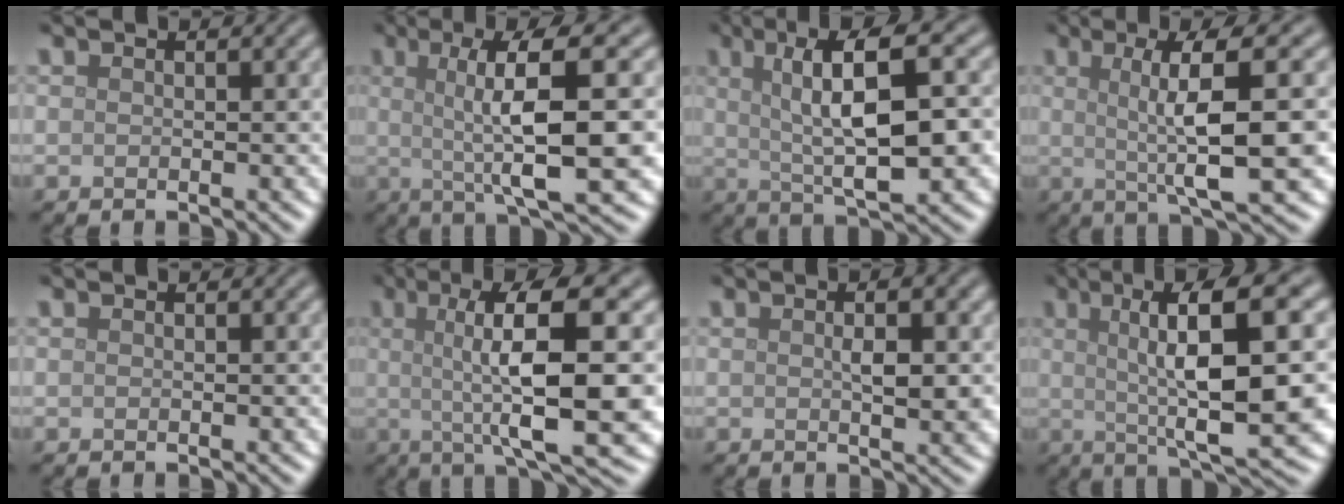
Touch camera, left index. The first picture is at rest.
{"total": 9.8, "force": [0.8, 2.1, 9.5], "torque": [-0.130, 0.005, 0.016]}
{"total": 9.7, "force": [1.7, 2.8, 9.1], "torque": [-0.134, 0.011, 0.027]}
{"total": 8.6, "force": [0.7, 1.7, 8.4], "torque": [-0.119, 0.005, 0.014]}
{"total": 0.0}
{"total": 11.3, "force": [0.9, 2.5, 11.0], "torque": [-0.151, 0.008, 0.015]}
{"total": 2.9, "force": [0.4, 0.8, 2.8], "torque": [-0.048, -0.001, 0.007]}
{"total": 11.7, "force": [1.7, 2.6, 11.3], "torque": [-0.155, 0.012, 0.029]}